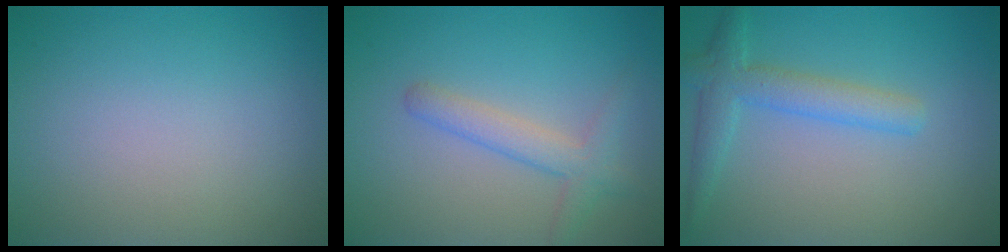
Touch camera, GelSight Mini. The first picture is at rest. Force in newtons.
{"total": 2.8, "press": 2.8, "slide": 0.1}
{"total": 3.4, "press": 3.4, "slide": 0.2}